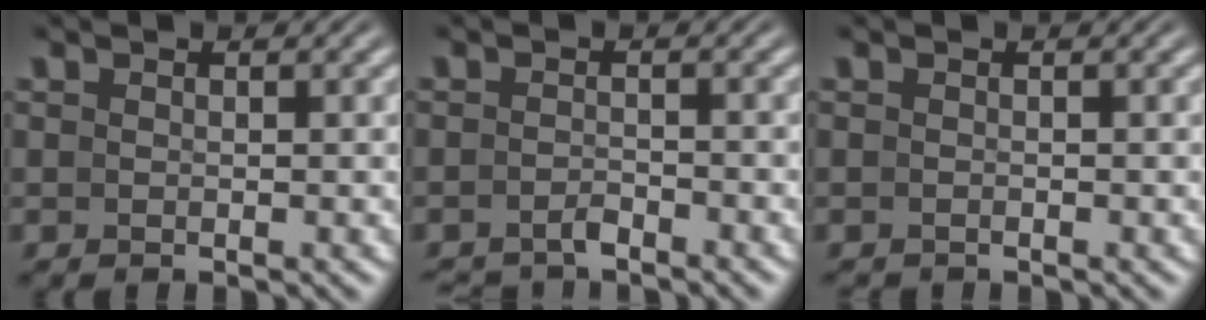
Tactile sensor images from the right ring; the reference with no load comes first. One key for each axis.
{"total": 2.3, "fx": -2.3, "fy": 0.3, "fz": 0.1, "tx": 0.001, "ty": -0.008, "tz": -0.037}
{"total": 0.7, "fx": -0.7, "fy": -0.2, "fz": -0.1, "tx": -0.005, "ty": -0.008, "tz": -0.007}